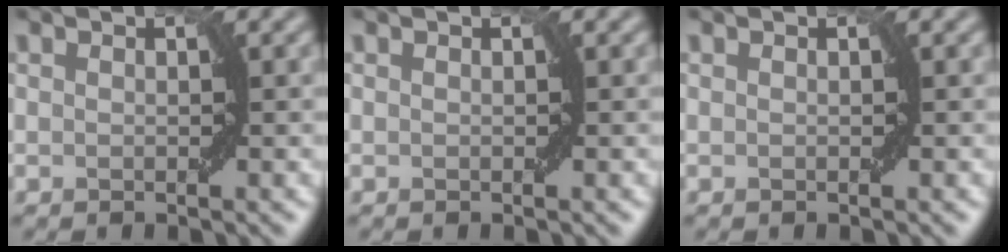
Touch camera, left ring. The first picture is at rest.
{"total": 0.0}
{"total": 0.0}